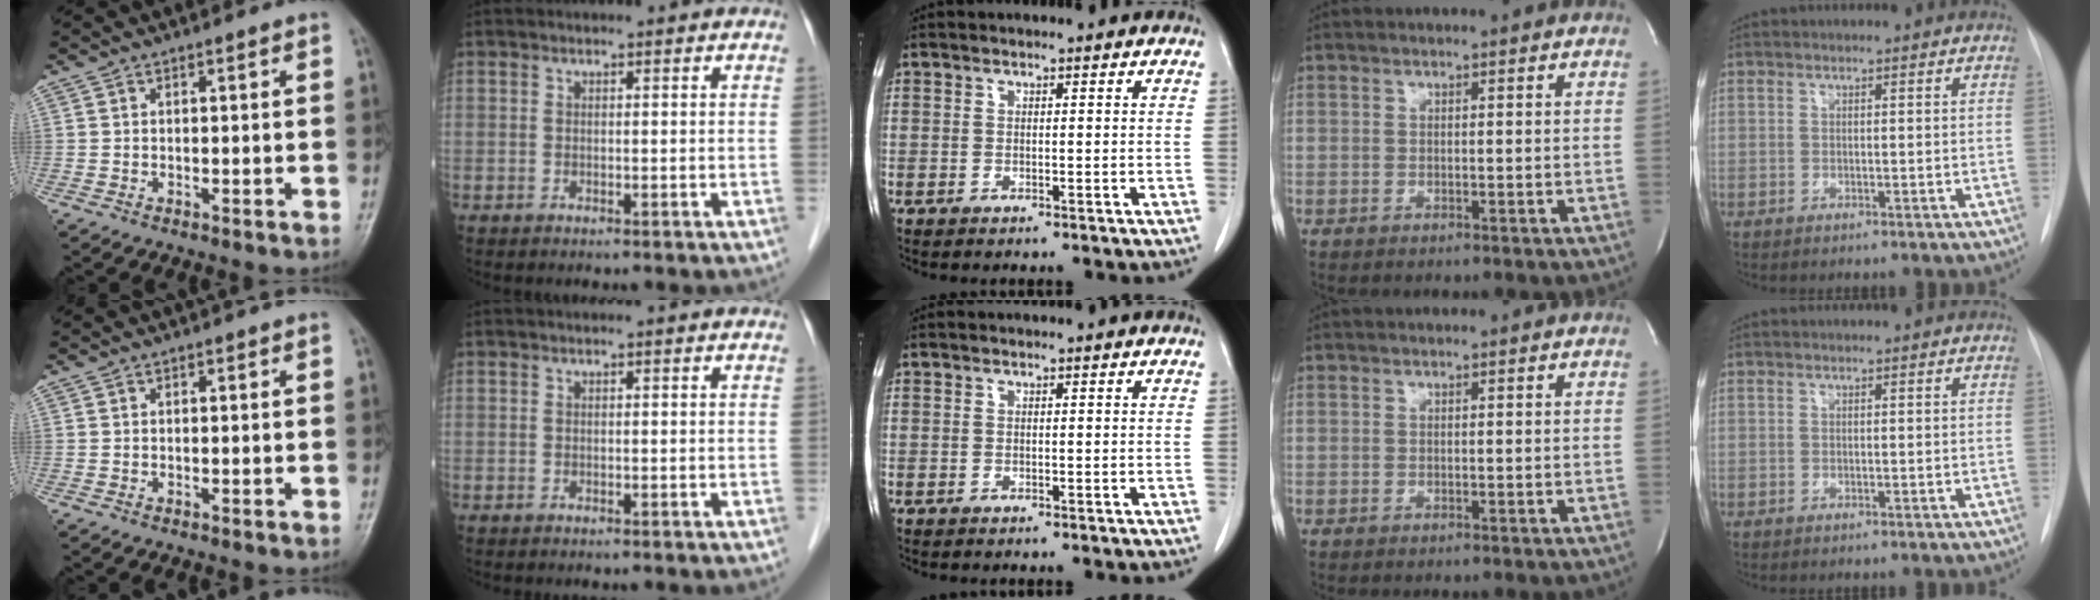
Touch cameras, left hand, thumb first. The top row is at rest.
{}